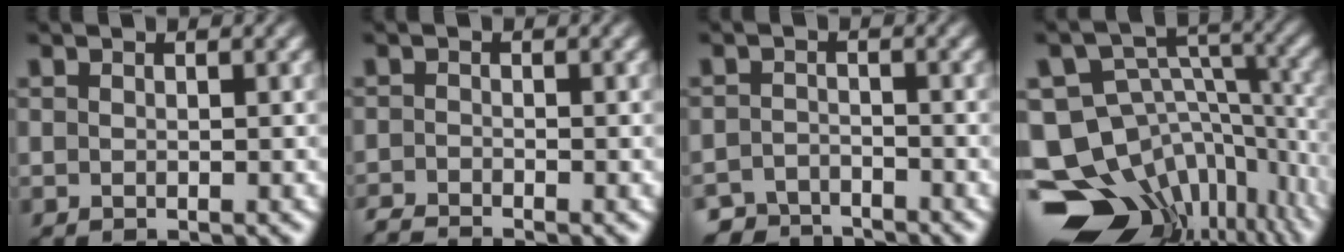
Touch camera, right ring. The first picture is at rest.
{"total": 2.4, "force": [-2.3, 0.9, 0.1], "torque": [-0.002, -0.012, -0.039]}
{"total": 3.9, "force": [-3.8, 1.1, -0.1], "torque": [0.003, -0.019, -0.064]}
{"total": 20.0, "force": [-7.4, 15.5, 10.1], "torque": [-0.201, -0.100, -0.091]}